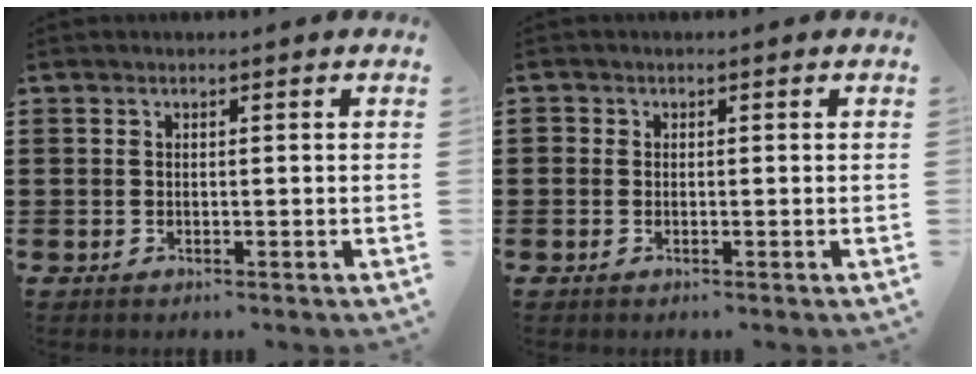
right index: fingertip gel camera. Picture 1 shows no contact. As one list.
[{"total": 0.5, "force": [-0.2, 0.5, 0.1], "torque": [-0.003, 0.002, -0.004]}]